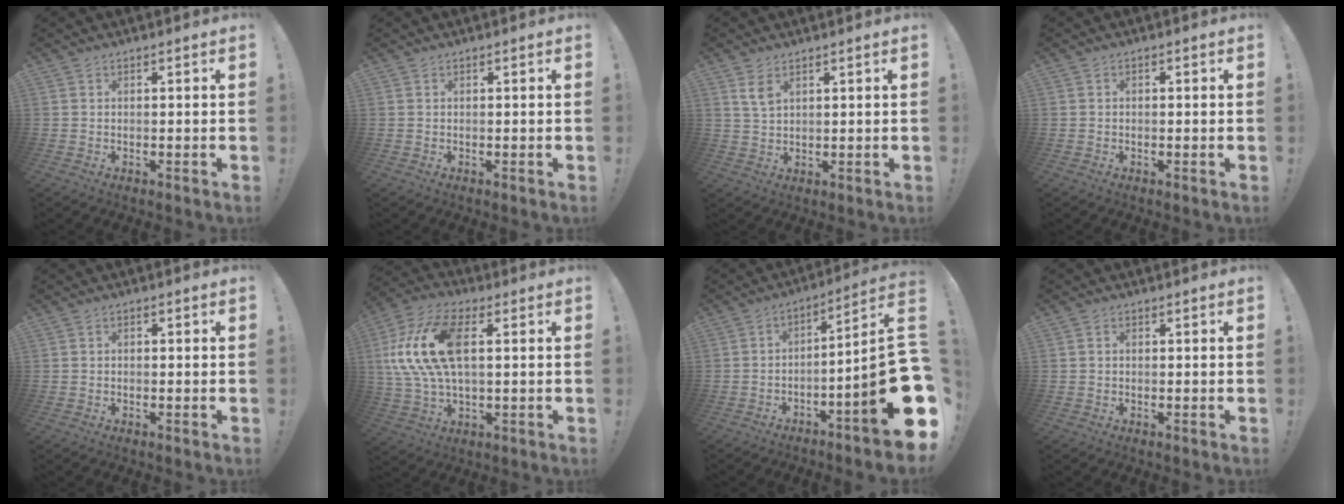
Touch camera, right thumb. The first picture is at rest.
{"total": 0.0}
{"total": 4.6, "force": [2.6, 2.6, 2.8], "torque": [-0.036, -0.014, 0.045]}
{"total": 0.8, "force": [-0.4, 0.5, 0.4], "torque": [-0.006, 0.003, -0.008]}
{"total": 1.1, "force": [-0.6, 0.7, 0.6], "torque": [-0.008, 0.004, -0.011]}
{"total": 18.5, "force": [3.7, 9.9, 15.2], "torque": [-0.308, 0.003, 0.064]}
{"total": 19.3, "force": [-5.5, 1.6, 18.4], "torque": [-0.270, 0.017, -0.093]}
{"total": 0.8, "force": [-0.1, 0.7, 0.4], "torque": [-0.008, 0.003, -0.001]}